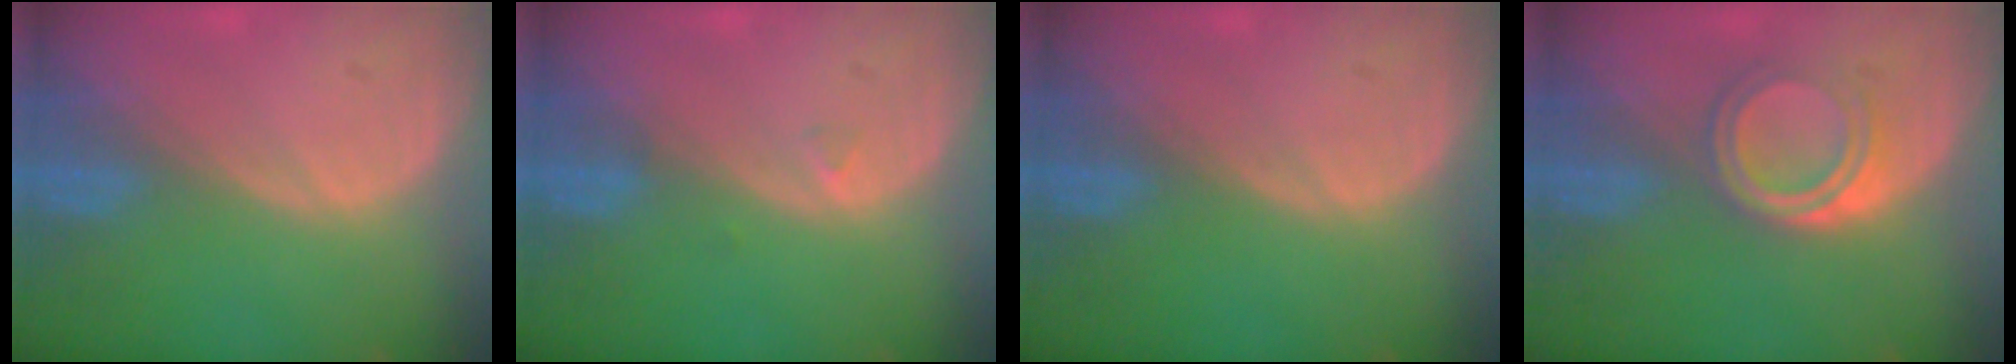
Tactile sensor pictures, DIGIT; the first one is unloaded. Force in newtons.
{"total": 0.7, "press": 0.7, "slide": 0.2}
{"total": 0.0}
{"total": 4.7, "press": 4.3, "slide": 2.1}